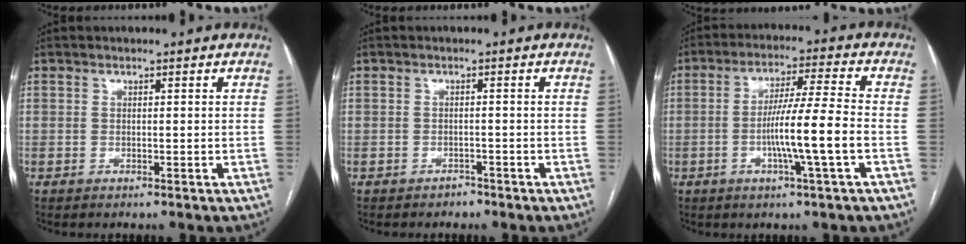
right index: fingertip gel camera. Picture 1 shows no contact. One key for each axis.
{"total": 1.3, "fx": -1.0, "fy": 0.8, "fz": -0.1, "tx": -0.003, "ty": 0.002, "tz": -0.019}
{"total": 10.1, "fx": -2.4, "fy": -1.0, "fz": 9.8, "tx": -0.177, "ty": -0.001, "tz": -0.044}